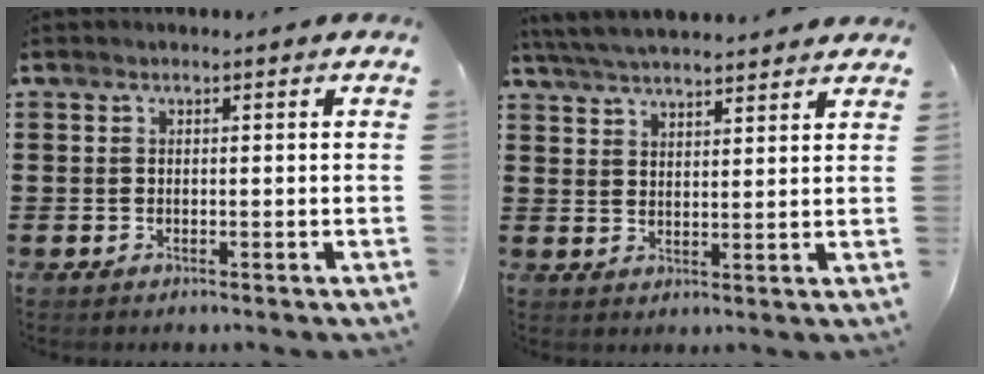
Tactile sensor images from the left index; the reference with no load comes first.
{"total": 4.8, "force": [4.7, 0.1, 1.2], "torque": [-0.039, -0.014, 0.086]}